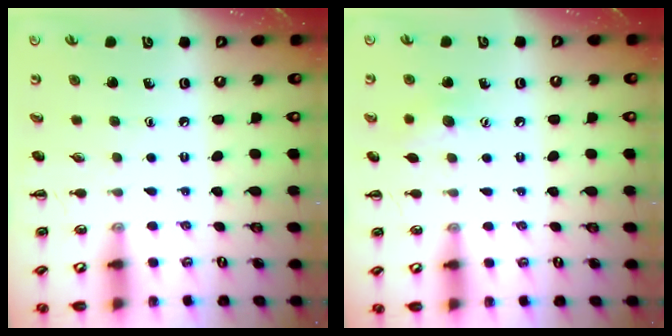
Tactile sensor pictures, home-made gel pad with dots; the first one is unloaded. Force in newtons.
{"total": 6.9, "press": 6.7, "slide": 1.5}